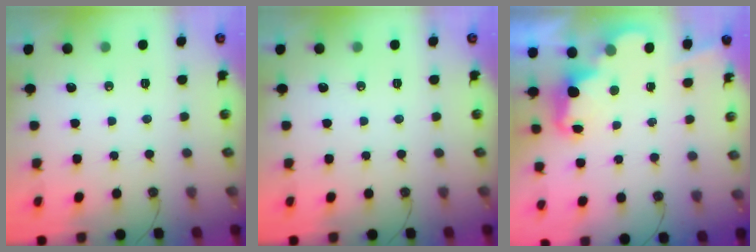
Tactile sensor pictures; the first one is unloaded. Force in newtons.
{"total": 0.0}
{"total": 2.5, "press": 2.5, "slide": 0.6}